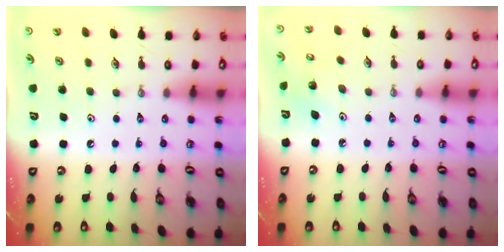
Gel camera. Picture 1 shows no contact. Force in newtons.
{"total": 3.4, "press": 3.4, "slide": 0.5}